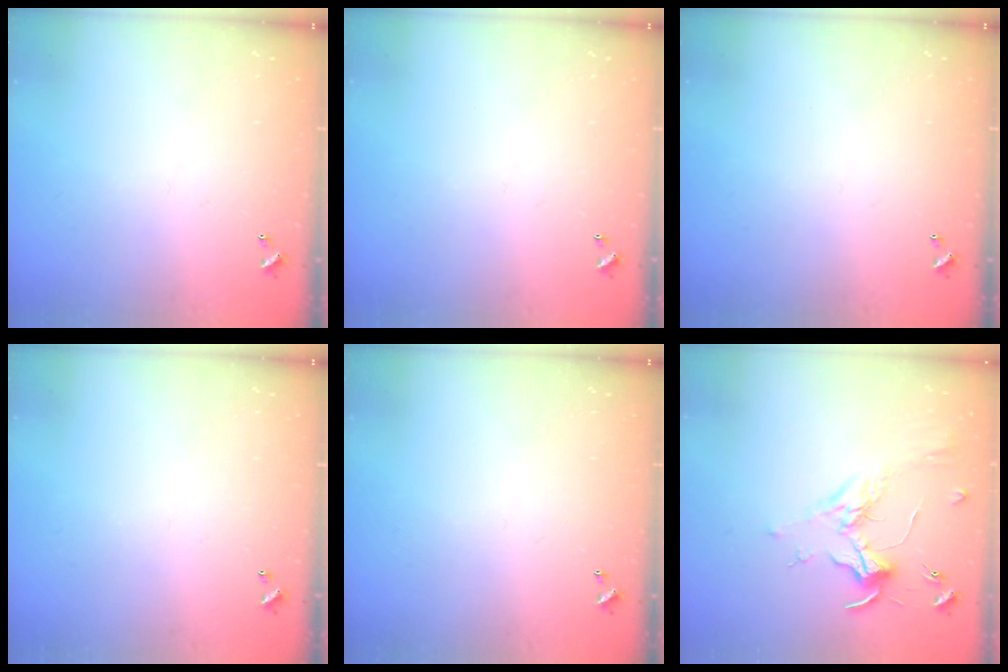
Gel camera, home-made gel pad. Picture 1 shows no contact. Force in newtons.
{"total": 0.0}
{"total": 0.0}
{"total": 0.0}
{"total": 0.0}
{"total": 1.7, "press": 1.5, "slide": 0.9}